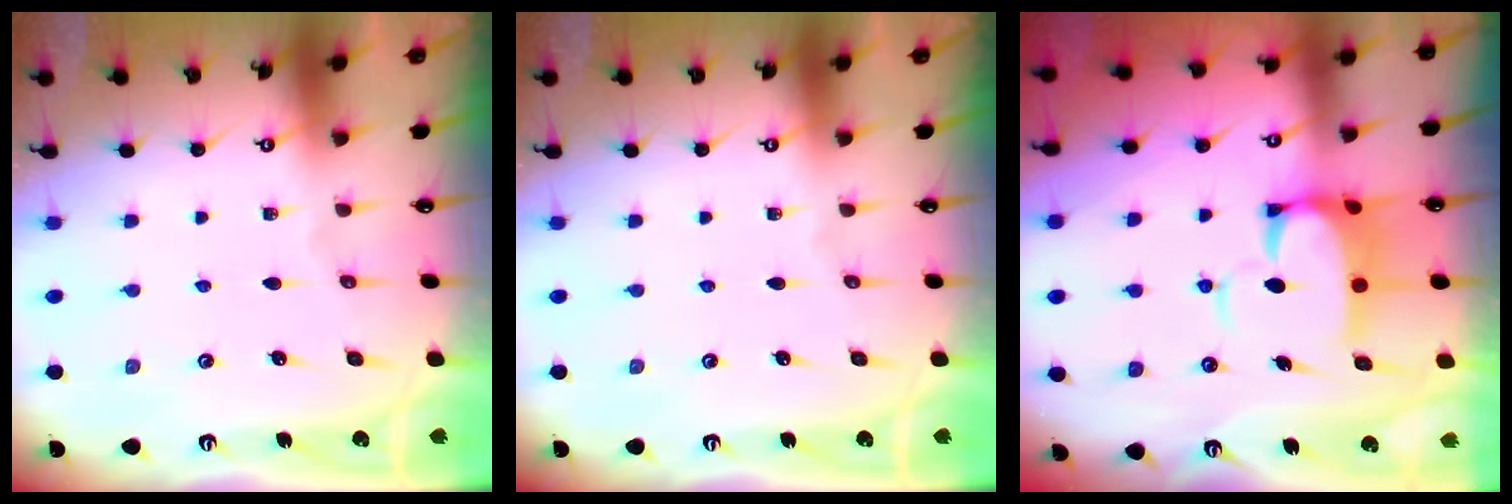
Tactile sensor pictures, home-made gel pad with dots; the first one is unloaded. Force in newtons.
{"total": 0.0}
{"total": 6.0, "press": 5.9, "slide": 1.1}